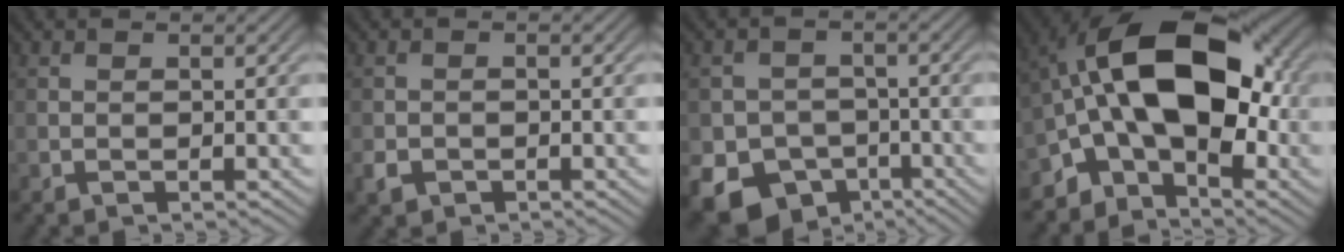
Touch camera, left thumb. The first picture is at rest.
{"total": 1.8, "force": [-1.0, 1.3, 0.7], "torque": [-0.015, -0.004, -0.022]}
{"total": 10.6, "force": [-5.6, 8.3, 3.4], "torque": [-0.066, -0.039, -0.111]}
{"total": 13.9, "force": [-1.9, 8.3, 11.0], "torque": [-0.157, 0.020, -0.052]}